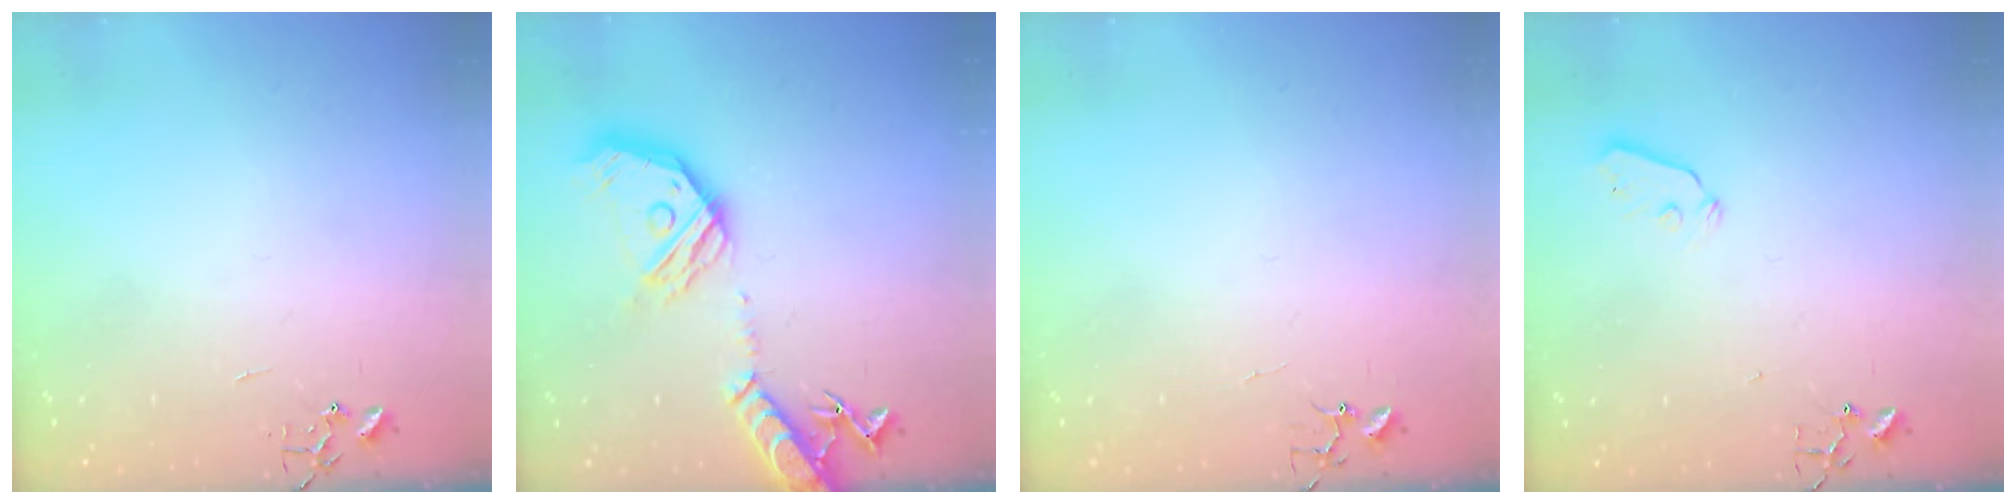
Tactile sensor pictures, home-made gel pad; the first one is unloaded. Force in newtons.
{"total": 21.3, "press": 21.1, "slide": 3.1}
{"total": 3.8, "press": 3.8, "slide": 0.4}
{"total": 4.3, "press": 4.3, "slide": 0.7}